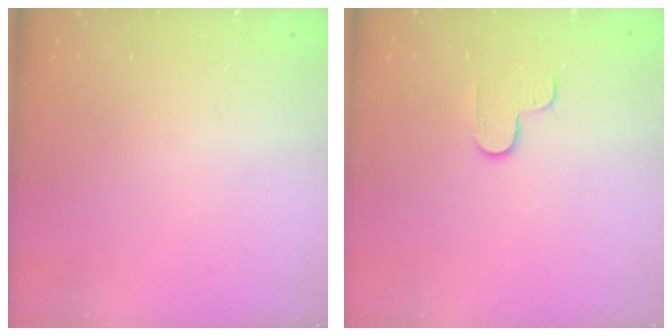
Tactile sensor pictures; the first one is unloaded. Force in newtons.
{"total": 5.8, "press": 5.8, "slide": 0.6}